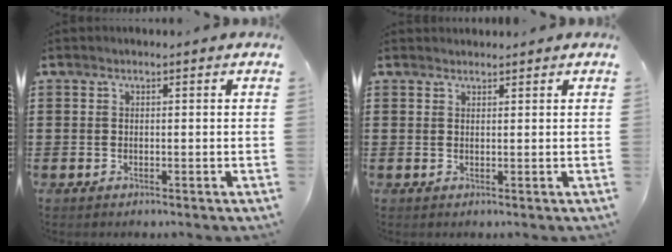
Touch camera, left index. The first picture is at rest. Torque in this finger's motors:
{"motor_torque": [-0.11, 0.41, 0.03, -0.01]}